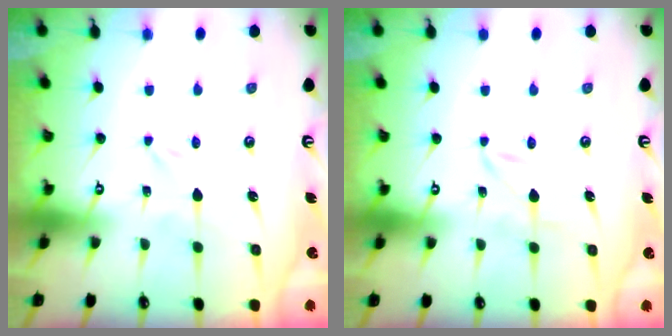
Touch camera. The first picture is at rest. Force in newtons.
{"total": 1.3, "press": 1.3, "slide": 0.1}